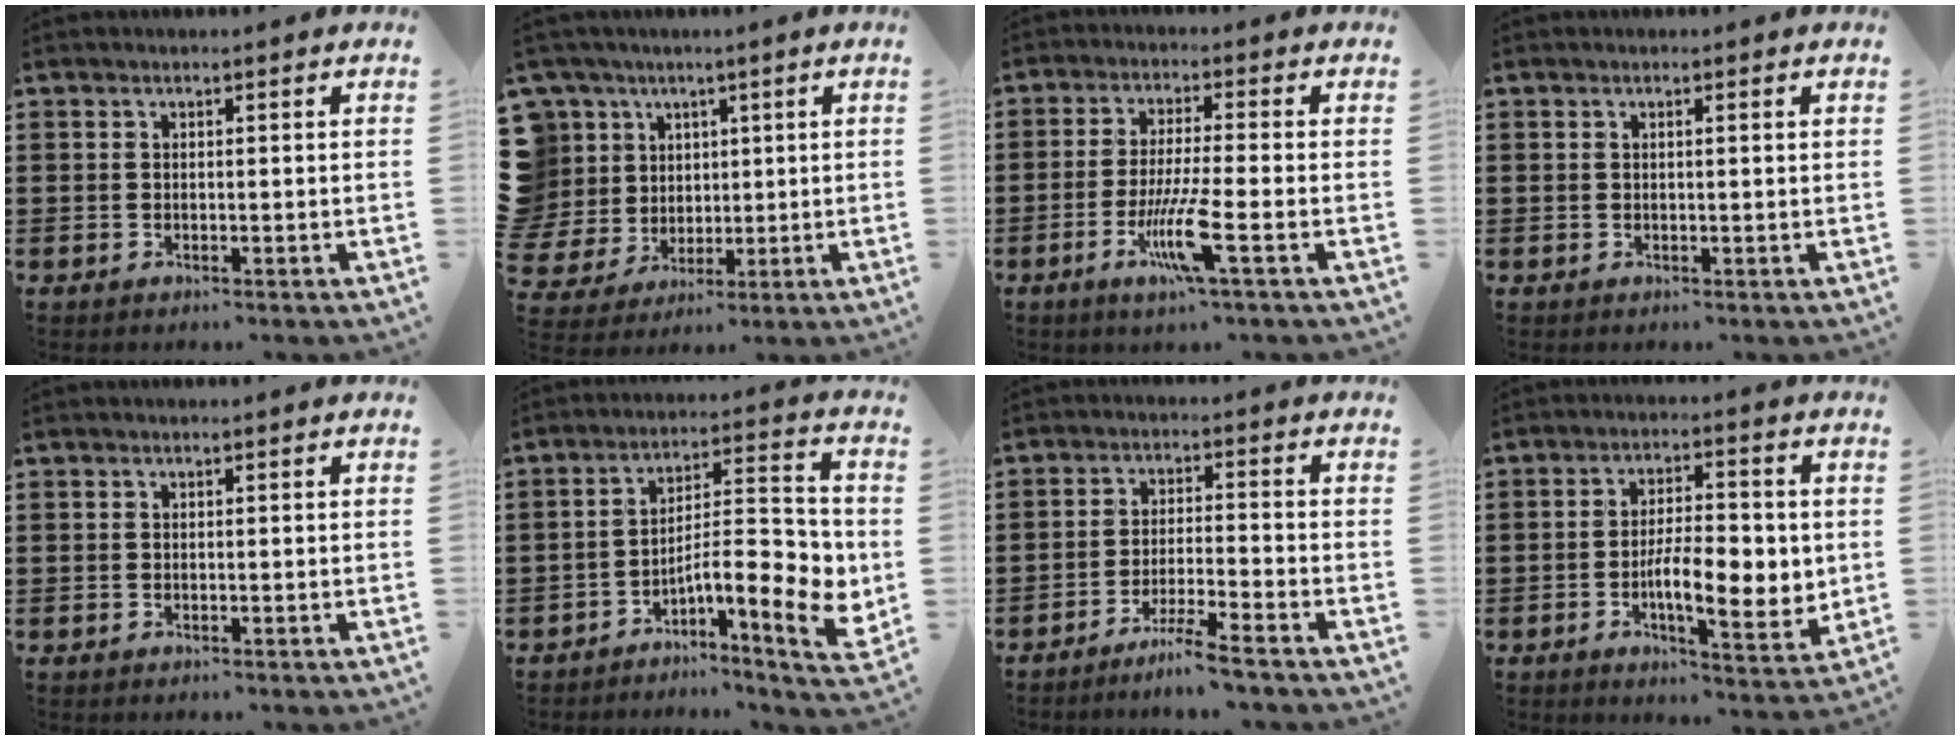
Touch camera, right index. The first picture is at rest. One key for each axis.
{"total": 8.5, "fx": 2.7, "fy": 8.0, "fz": 0.9, "tx": -0.070, "ty": -0.012, "tz": 0.055}
{"total": 8.1, "fx": -3.4, "fy": 0.4, "fz": 7.4, "tx": -0.145, "ty": -0.016, "tz": -0.063}
{"total": 0.5, "fx": 0.1, "fy": 0.0, "fz": 0.5, "tx": -0.009, "ty": -0.001, "tz": 0.002}
{"total": 0.0}
{"total": 10.6, "fx": -3.2, "fy": 3.2, "fz": 9.6, "tx": -0.131, "ty": -0.022, "tz": -0.060}
{"total": 5.2, "fx": -4.5, "fy": -0.8, "fz": 2.4, "tx": -0.054, "ty": -0.017, "tz": -0.090}
{"total": 9.2, "fx": -1.3, "fy": 3.4, "fz": 8.5, "tx": -0.137, "ty": 0.000, "tz": -0.024}